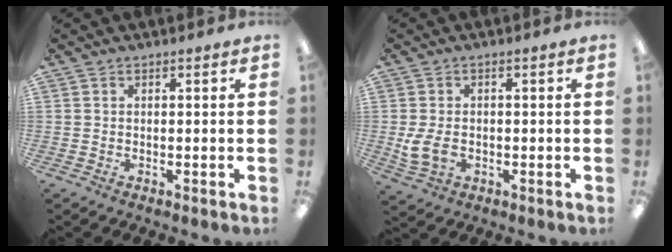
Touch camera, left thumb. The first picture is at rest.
{"total": 6.0, "force": [-0.8, 4.3, 4.1], "torque": [-0.087, -0.001, -0.015]}